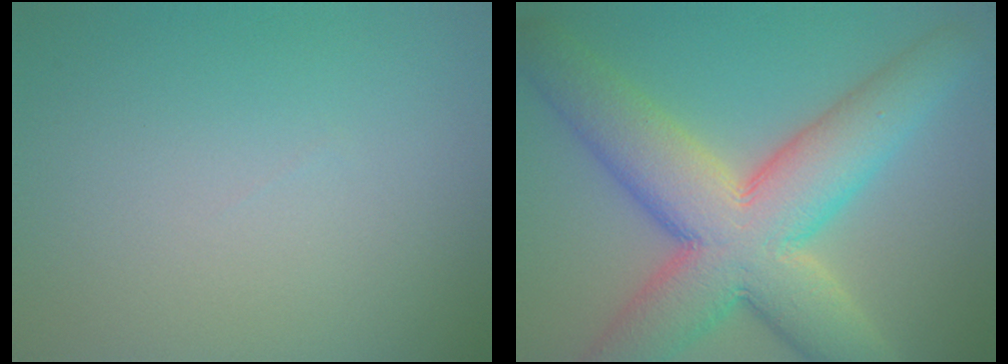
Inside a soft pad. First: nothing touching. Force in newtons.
{"total": 12.1, "press": 12.1, "slide": 0.8}